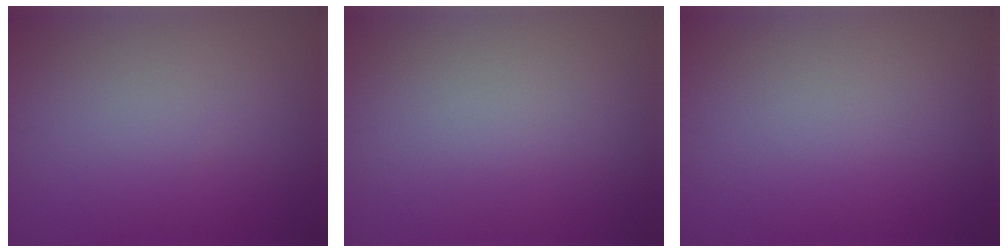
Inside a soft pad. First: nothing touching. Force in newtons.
{"total": 0.0}
{"total": 0.0}